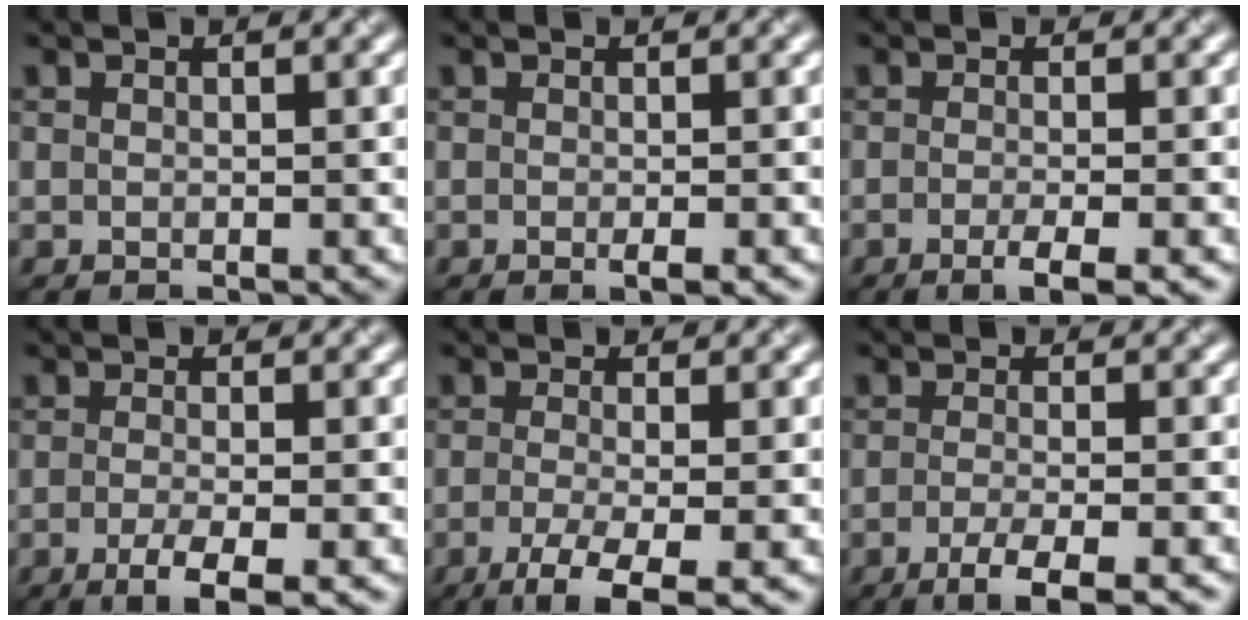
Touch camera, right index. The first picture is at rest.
{"total": 1.4, "force": [-0.5, 0.2, 1.3], "torque": [-0.016, -0.005, -0.008]}
{"total": 3.1, "force": [-1.3, 0.7, 2.7], "torque": [-0.038, -0.004, -0.026]}
{"total": 3.9, "force": [-1.8, 0.9, 3.4], "torque": [-0.058, -0.008, -0.035]}
{"total": 5.7, "force": [-2.8, 1.5, 4.7], "torque": [-0.078, -0.009, -0.055]}
{"total": 4.3, "force": [-2.3, 1.0, 3.4], "torque": [-0.055, -0.006, -0.046]}